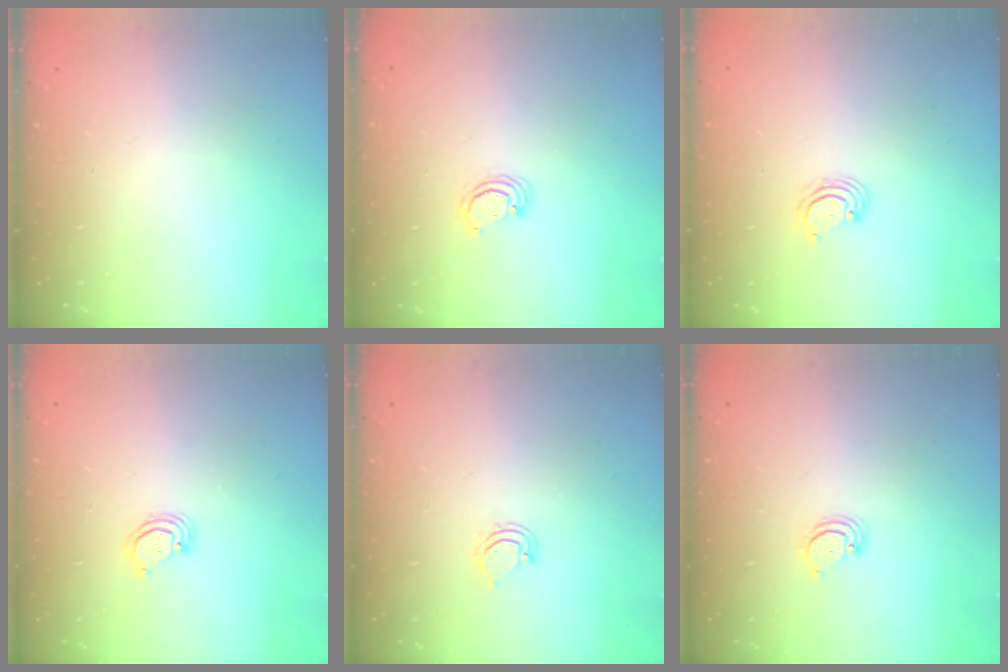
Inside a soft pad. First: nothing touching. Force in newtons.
{"total": 2.5, "press": 2.5, "slide": 0.2}
{"total": 2.7, "press": 2.7, "slide": 0.7}
{"total": 3.1, "press": 3.1, "slide": 0.3}
{"total": 4.3, "press": 4.3, "slide": 0.5}
{"total": 2.3, "press": 2.3, "slide": 0.2}